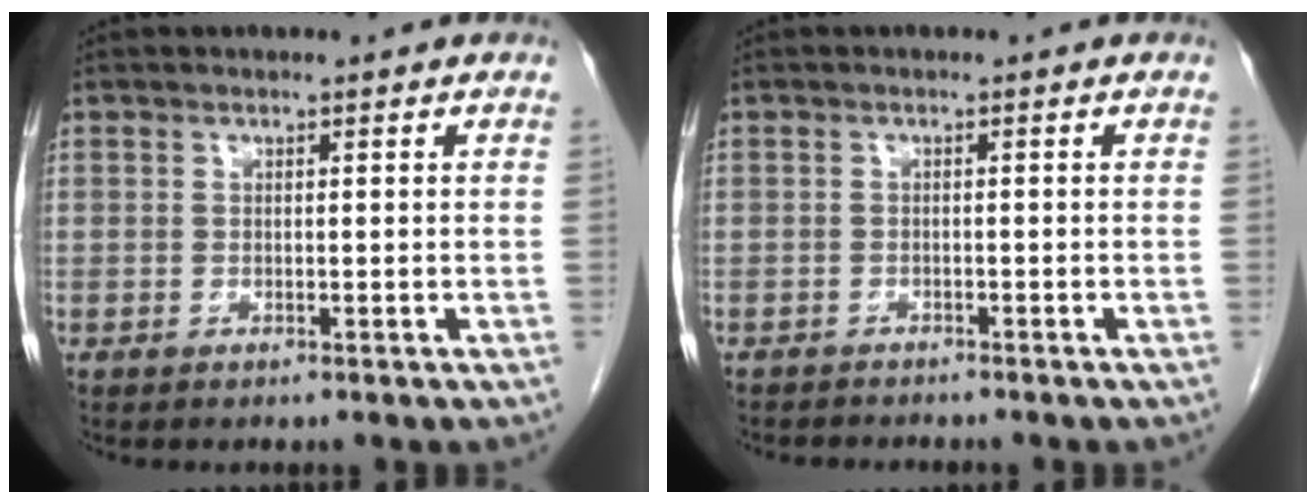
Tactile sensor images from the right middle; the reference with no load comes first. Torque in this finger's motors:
{"motor_torque": [-0.33, -0.12, -0.03, 0.00]}